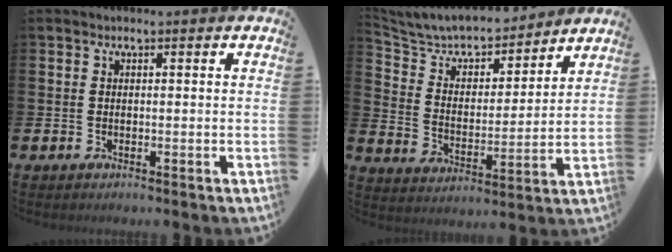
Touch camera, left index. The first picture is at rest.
{"total": 7.2, "force": [6.7, 2.2, 1.7], "torque": [-0.068, -0.051, 0.114]}